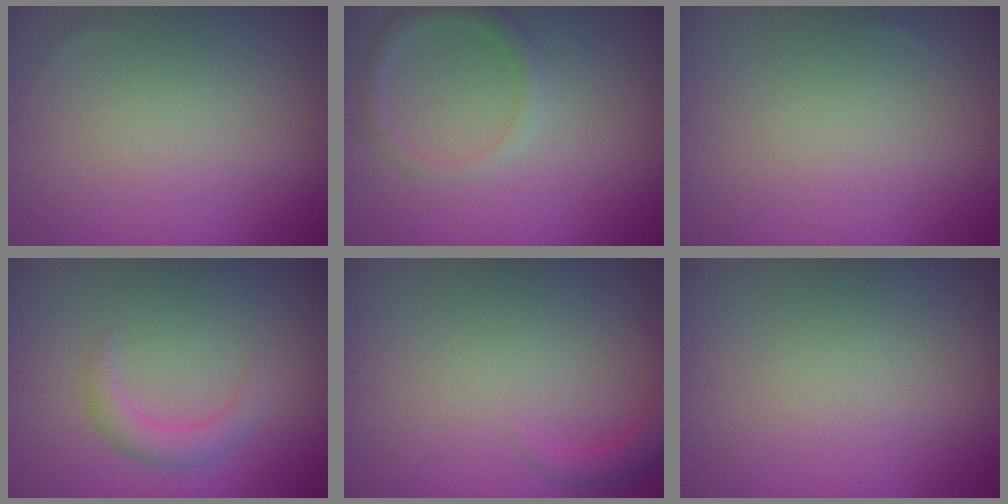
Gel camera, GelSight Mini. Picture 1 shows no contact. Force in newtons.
{"total": 1.9, "press": 1.9, "slide": 0.1}
{"total": 0.0}
{"total": 2.0, "press": 2.0, "slide": 0.1}
{"total": 1.8, "press": 1.8, "slide": 0.1}
{"total": 0.0}